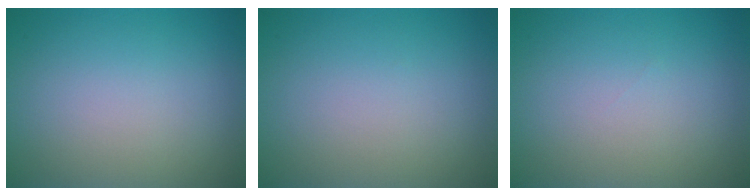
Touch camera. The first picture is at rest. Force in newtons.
{"total": 0.0}
{"total": 0.0}